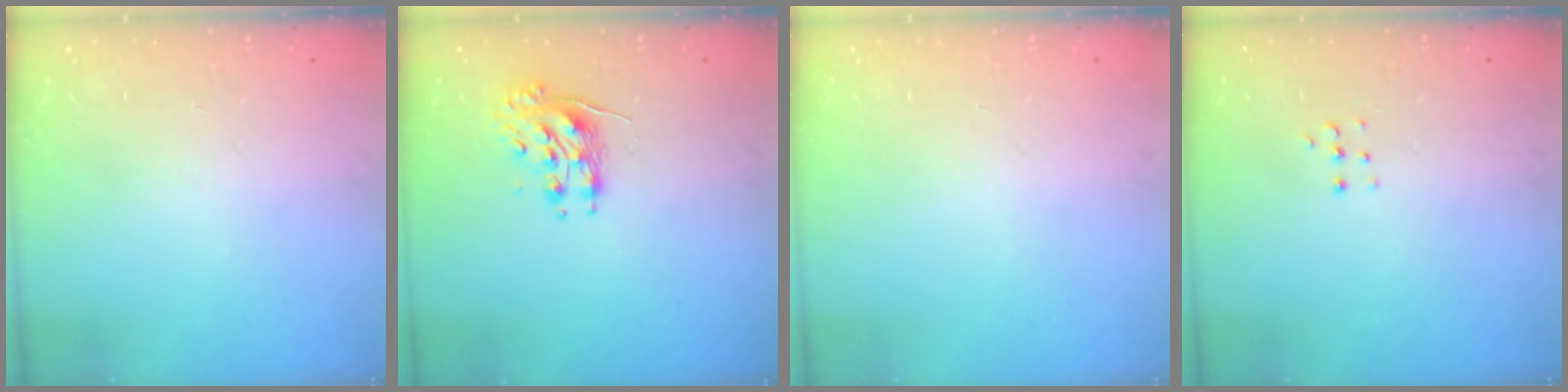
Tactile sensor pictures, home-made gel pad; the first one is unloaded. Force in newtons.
{"total": 8.7, "press": 8.7, "slide": 0.2}
{"total": 0.0}
{"total": 3.8, "press": 3.8, "slide": 0.6}